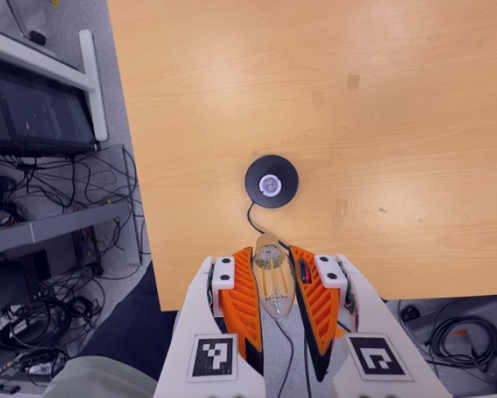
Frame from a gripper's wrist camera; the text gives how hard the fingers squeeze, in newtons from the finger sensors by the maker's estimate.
{"total": 20.5, "left": 22.1, "right": 18.9}